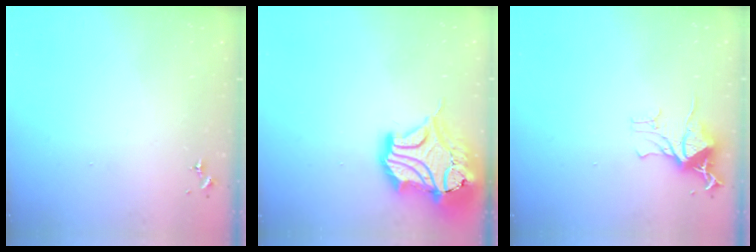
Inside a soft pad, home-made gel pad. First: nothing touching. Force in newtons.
{"total": 19.2, "press": 18.9, "slide": 3.2}
{"total": 11.3, "press": 11.3, "slide": 0.9}